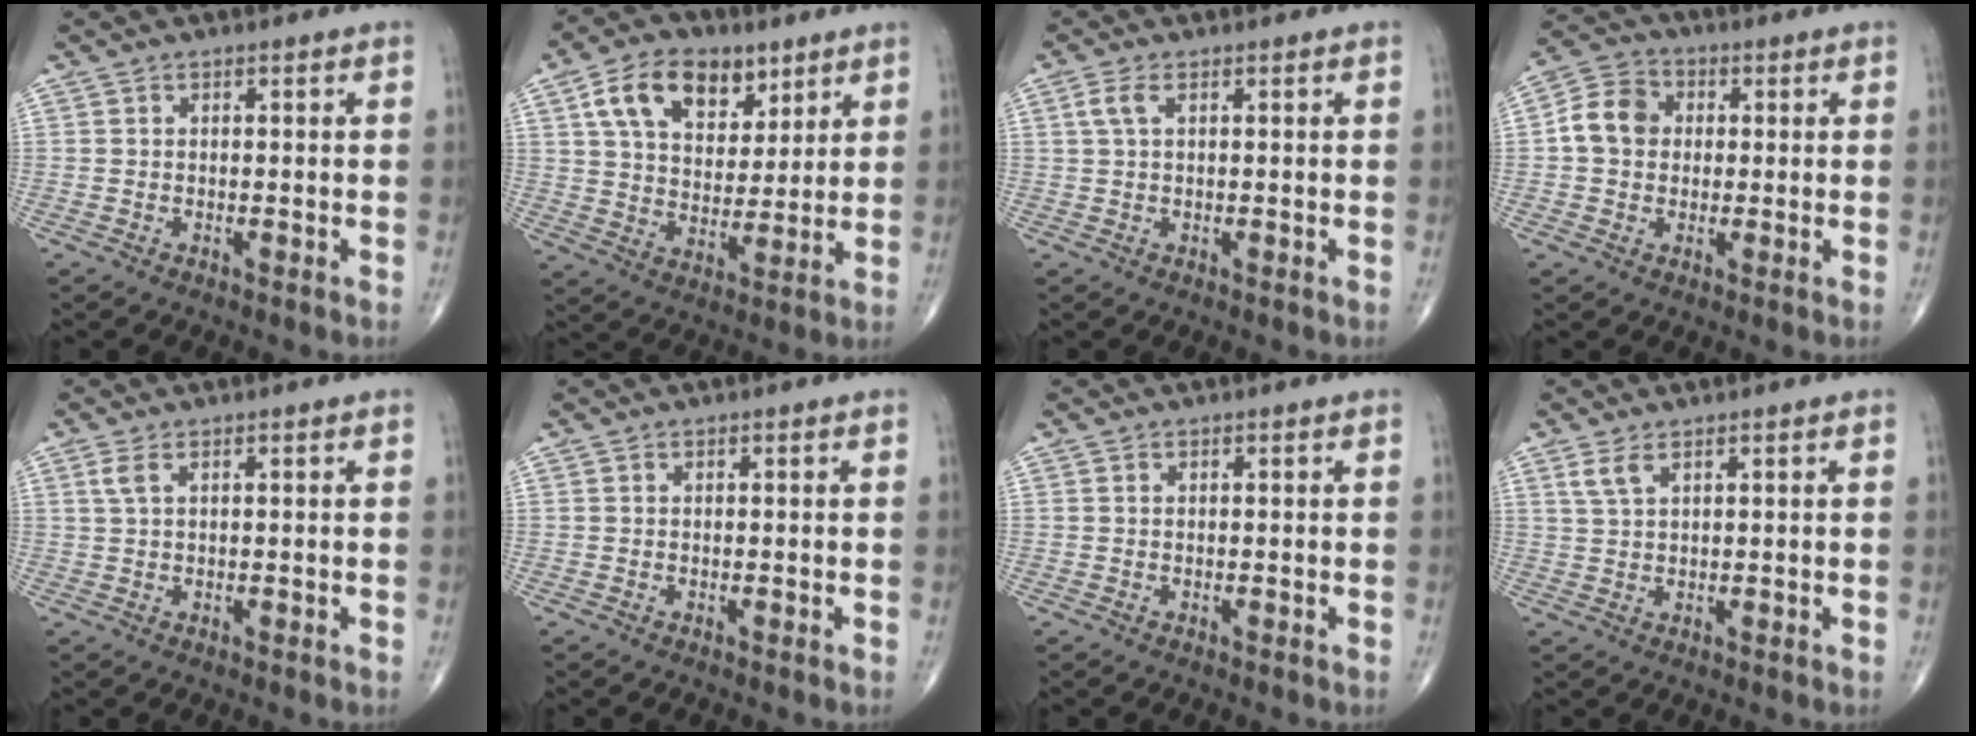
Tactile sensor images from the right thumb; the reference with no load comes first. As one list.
[{"total": 14.8, "force": [7.2, 9.2, 8.9], "torque": [-0.119, -0.022, 0.131]}, {"total": 2.6, "force": [0.9, 1.0, 2.2], "torque": [-0.061, 0.009, 0.022]}, {"total": 8.0, "force": [0.5, 6.7, 4.3], "torque": [-0.066, 0.019, -0.001]}, {"total": 2.0, "force": [0.9, 0.7, 1.6], "torque": [-0.044, 0.009, 0.025]}, {"total": 0.0}, {"total": 0.0}, {"total": 2.7, "force": [1.6, 0.9, 2.0], "torque": [-0.047, 0.001, 0.041]}]